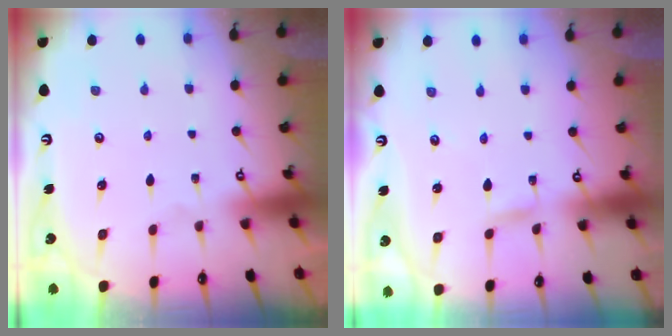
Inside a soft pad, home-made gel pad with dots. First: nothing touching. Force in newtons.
{"total": 2.4, "press": 2.4, "slide": 0.3}